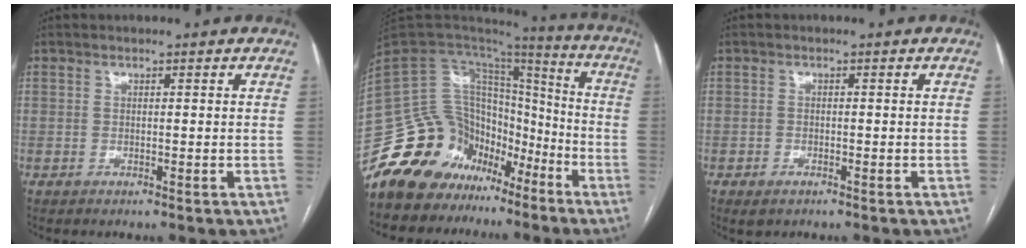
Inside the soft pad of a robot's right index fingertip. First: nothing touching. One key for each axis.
{"total": 18.0, "fx": -12.0, "fy": 12.7, "fz": 4.2, "tx": -0.079, "ty": 0.104, "tz": -0.197}
{"total": 1.7, "fx": -1.0, "fy": 1.0, "fz": 0.9, "tx": -0.017, "ty": 0.000, "tz": -0.010}